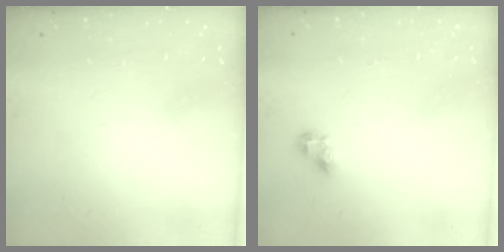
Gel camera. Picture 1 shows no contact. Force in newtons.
{"total": 5.0, "press": 5.0, "slide": 0.5}